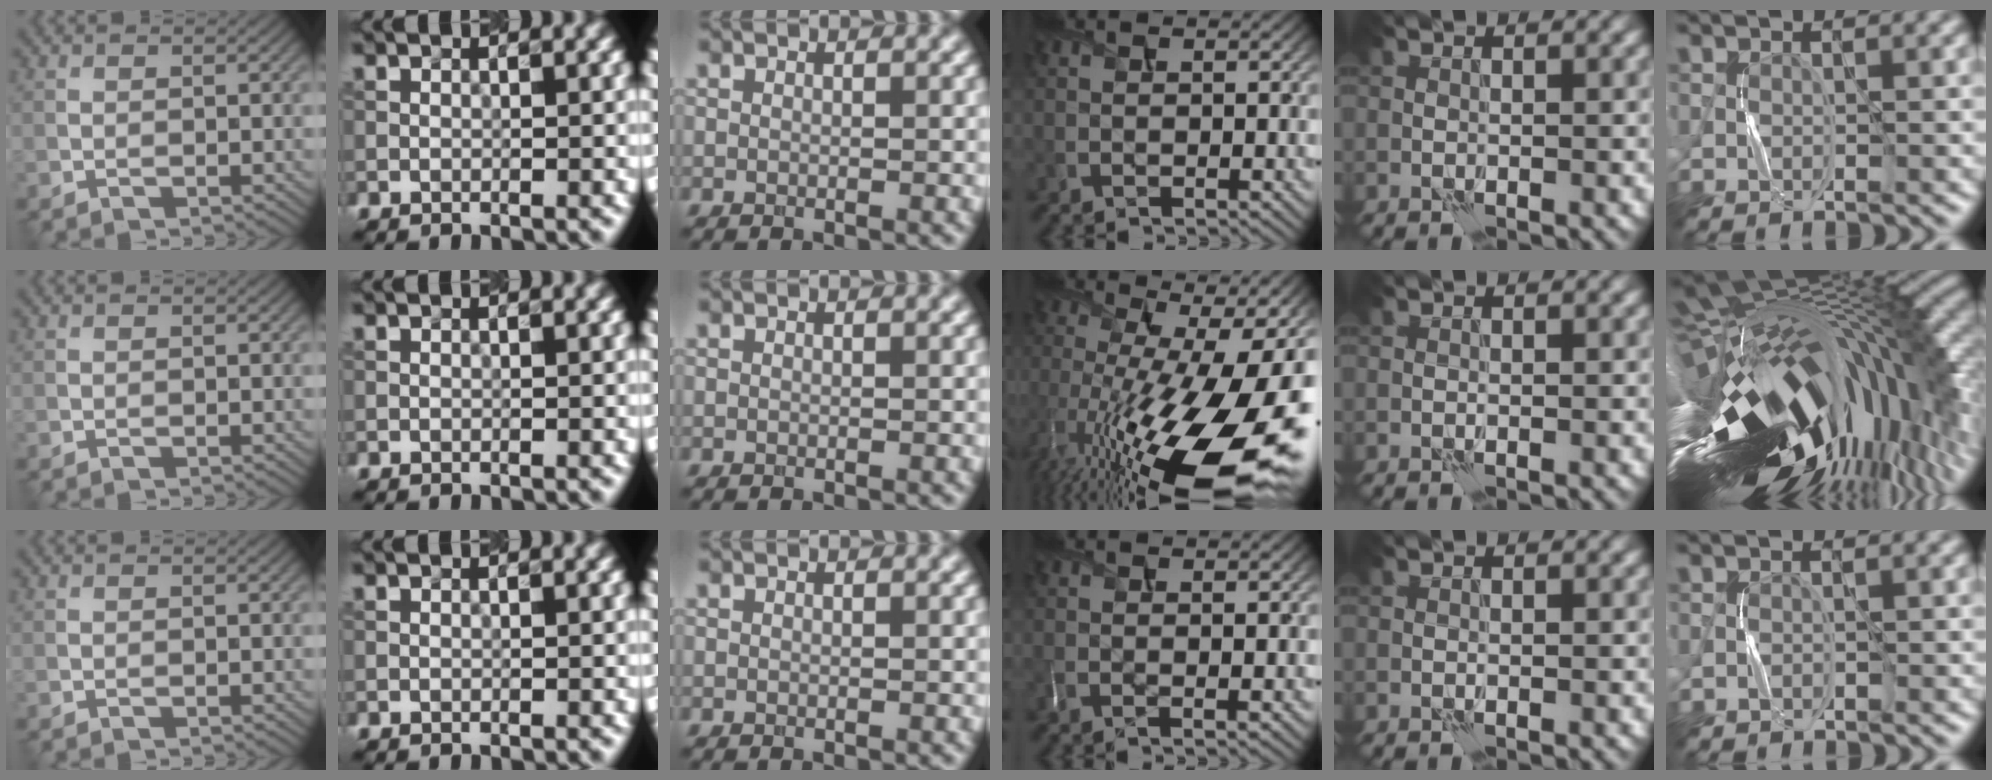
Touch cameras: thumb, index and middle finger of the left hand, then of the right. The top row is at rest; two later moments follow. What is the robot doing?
{"motion": "press", "object": "grip strengthener"}